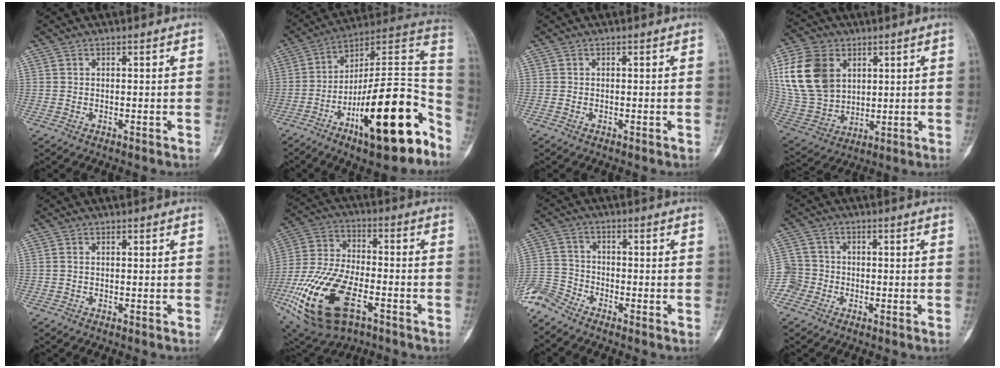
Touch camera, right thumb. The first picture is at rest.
{"total": 24.9, "force": [-11.3, 7.6, 20.9], "torque": [-0.261, 0.080, -0.172]}
{"total": 0.0}
{"total": 17.4, "force": [5.2, 12.8, 10.6], "torque": [-0.199, -0.005, 0.113]}
{"total": 0.0}
{"total": 22.0, "force": [-8.9, 11.0, 16.9], "torque": [-0.363, 0.014, -0.154]}
{"total": 5.3, "force": [-5.1, 1.3, 0.8], "torque": [-0.026, 0.010, -0.115]}
{"total": 4.3, "force": [-1.9, 3.9, 0.1], "torque": [0.021, 0.015, -0.045]}